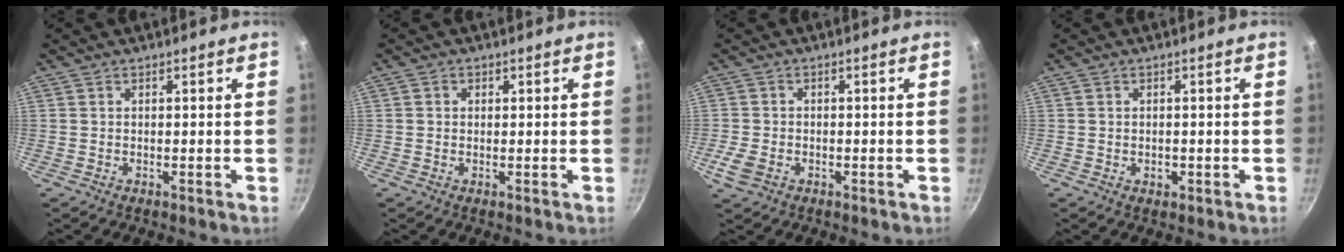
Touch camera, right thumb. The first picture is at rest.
{"total": 1.1, "force": [0.3, 1.0, 0.3], "torque": [0.000, -0.001, 0.002]}
{"total": 4.1, "force": [-1.6, 2.9, 2.4], "torque": [-0.052, 0.003, -0.029]}
{"total": 1.4, "force": [-0.3, 1.1, 0.8], "torque": [-0.010, 0.000, -0.004]}